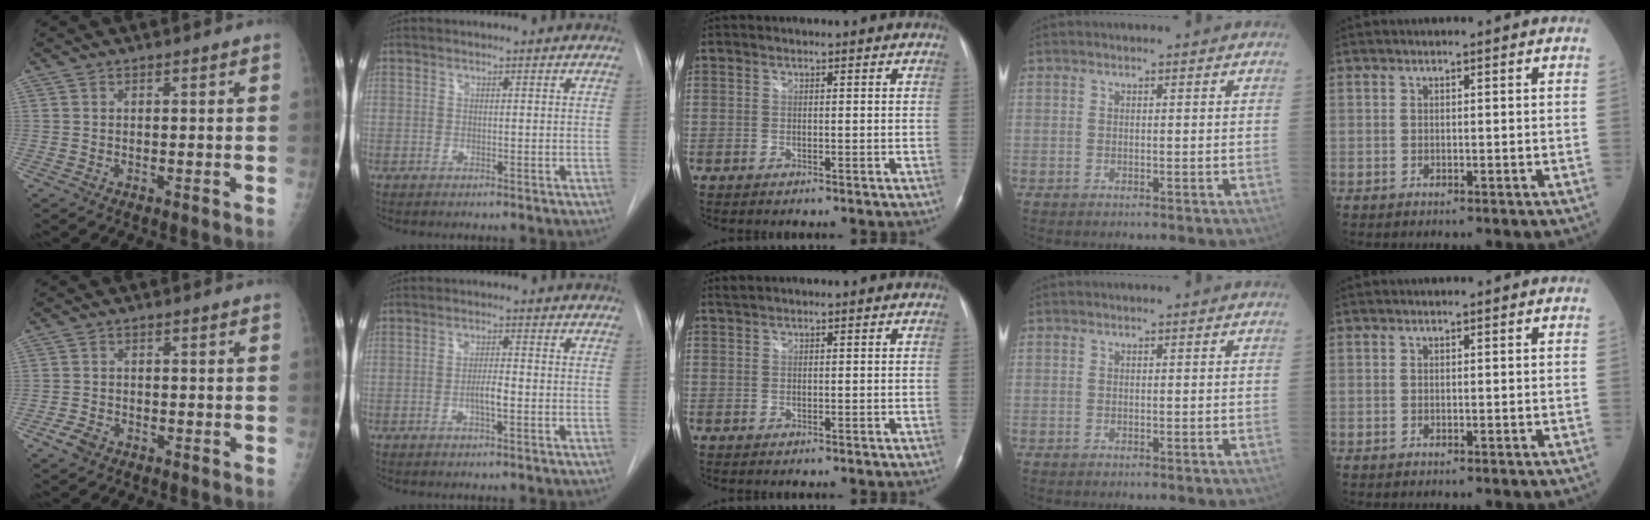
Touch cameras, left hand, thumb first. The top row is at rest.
{"thumb": {"total": 2.9, "force": [-1.9, 1.8, 1.3], "torque": [-0.024, 0.008, -0.030]}, "index": {"total": 2.8, "force": [-1.4, 0.3, 2.4], "torque": [-0.042, -0.004, -0.025]}, "middle": {"total": 0.7, "force": [0.6, -0.1, 0.2], "torque": [-0.011, 0.011, 0.018]}}